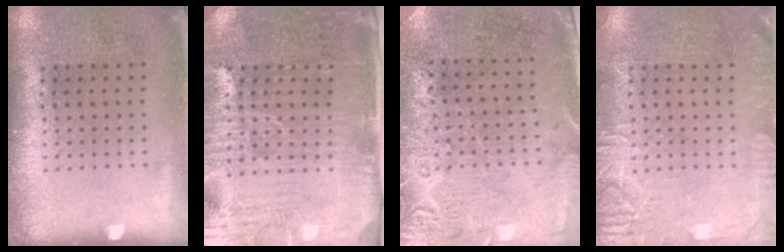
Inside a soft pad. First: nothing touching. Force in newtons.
{"total": 5.1, "press": 4.4, "slide": 2.6}
{"total": 2.7, "press": 2.4, "slide": 1.4}
{"total": 3.1, "press": 3.1, "slide": 0.4}